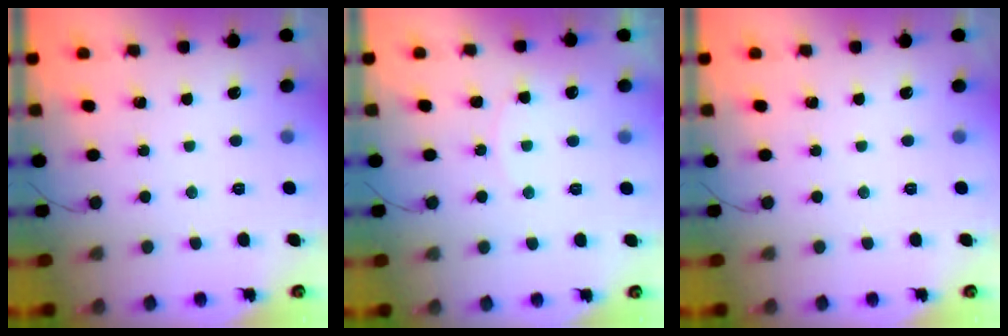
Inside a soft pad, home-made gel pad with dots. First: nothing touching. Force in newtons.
{"total": 5.7, "press": 5.6, "slide": 0.6}
{"total": 0.0}